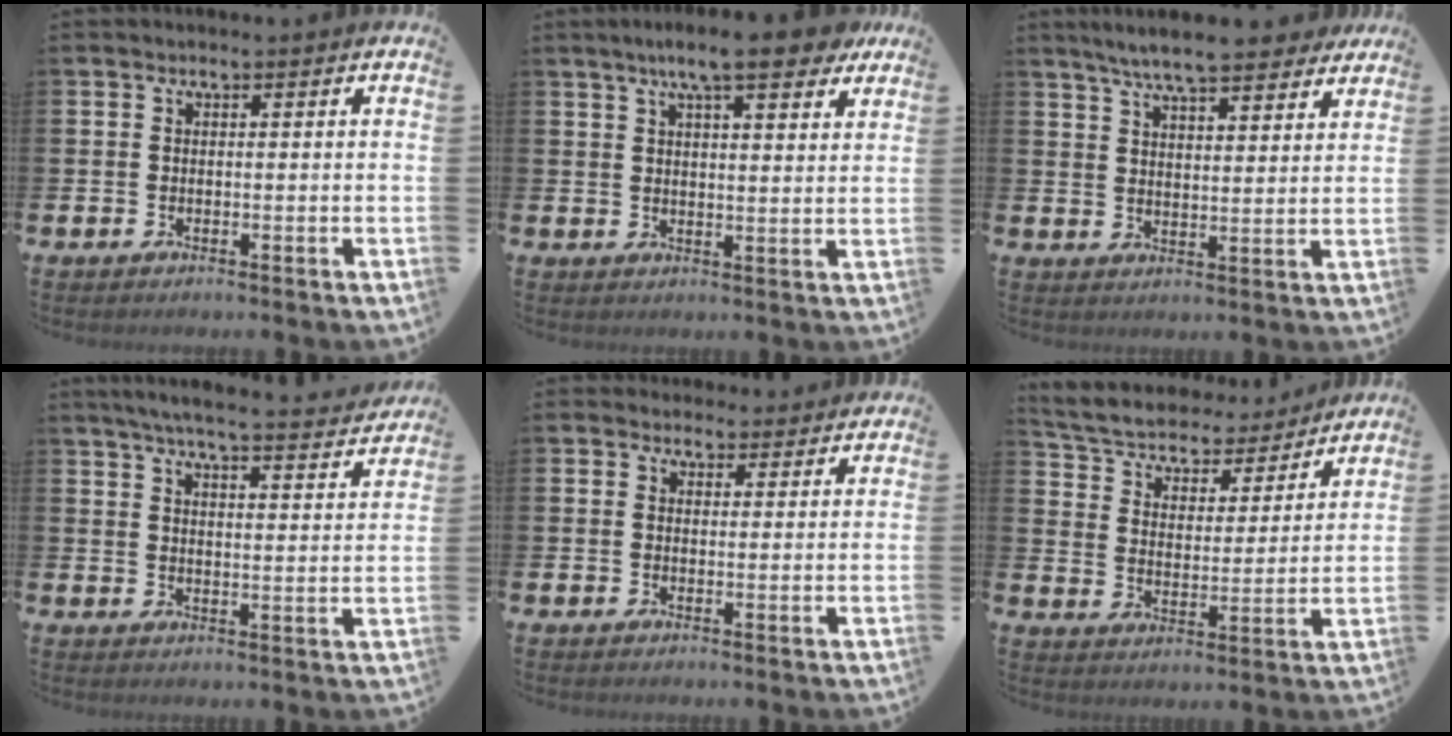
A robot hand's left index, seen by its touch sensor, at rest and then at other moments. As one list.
[{"total": 8.6, "force": [6.8, 1.7, 5.0], "torque": [-0.081, -0.020, 0.115]}, {"total": 7.6, "force": [7.0, 1.0, 2.7], "torque": [-0.058, -0.033, 0.123]}, {"total": 6.1, "force": [5.8, 0.1, 2.0], "torque": [-0.040, -0.043, 0.096]}, {"total": 2.9, "force": [2.6, 1.1, -0.1], "torque": [0.005, -0.009, 0.047]}, {"total": 5.3, "force": [4.9, 1.9, 0.8], "torque": [-0.045, -0.043, 0.078]}]